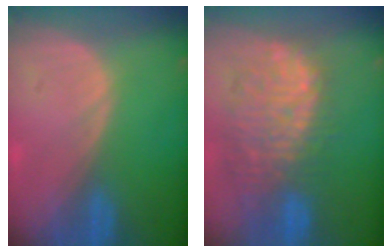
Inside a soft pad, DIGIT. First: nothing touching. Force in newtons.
{"total": 11.5, "press": 10.5, "slide": 4.8}